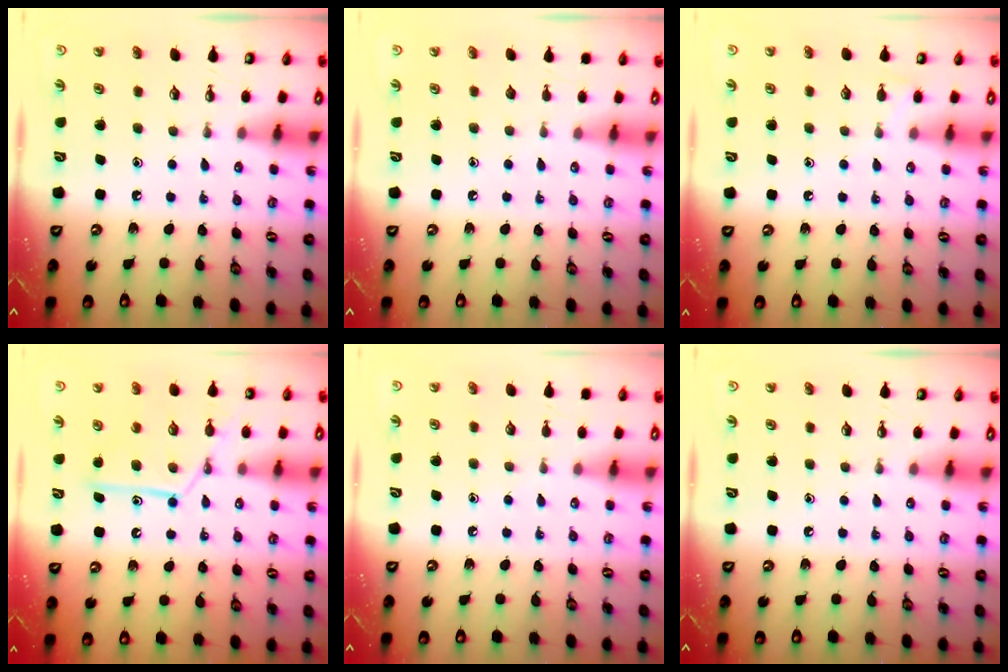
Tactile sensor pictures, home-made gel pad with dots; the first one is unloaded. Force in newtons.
{"total": 0.0}
{"total": 3.6, "press": 3.6, "slide": 0.5}
{"total": 12.2, "press": 12.2, "slide": 0.9}
{"total": 2.6, "press": 2.5, "slide": 0.3}
{"total": 0.0}